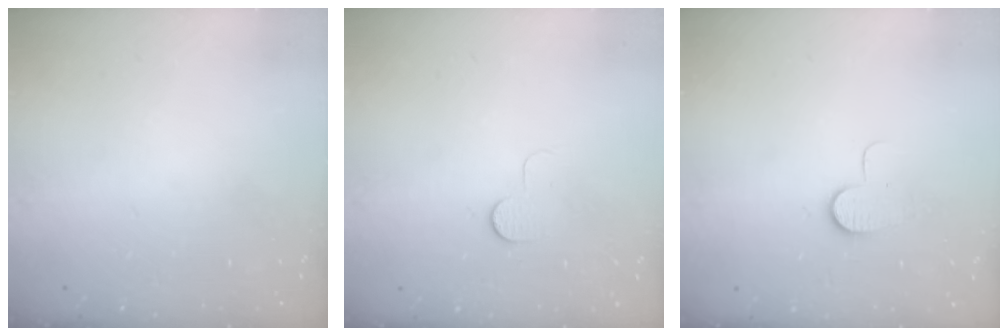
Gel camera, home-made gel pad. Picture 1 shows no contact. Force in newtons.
{"total": 5.3, "press": 5.3, "slide": 0.5}
{"total": 7.0, "press": 7.0, "slide": 0.6}